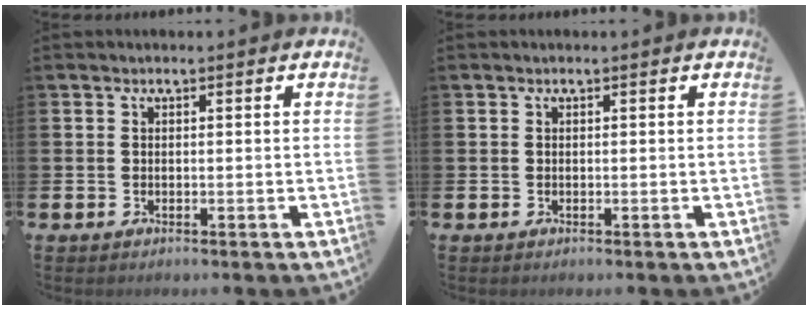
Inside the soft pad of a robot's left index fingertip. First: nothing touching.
{"total": 0.0}